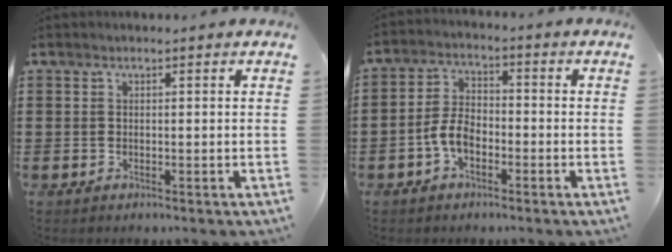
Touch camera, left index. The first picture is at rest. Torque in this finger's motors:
{"motor_torque": [0.82, 0.78, 0.35, 0.10]}